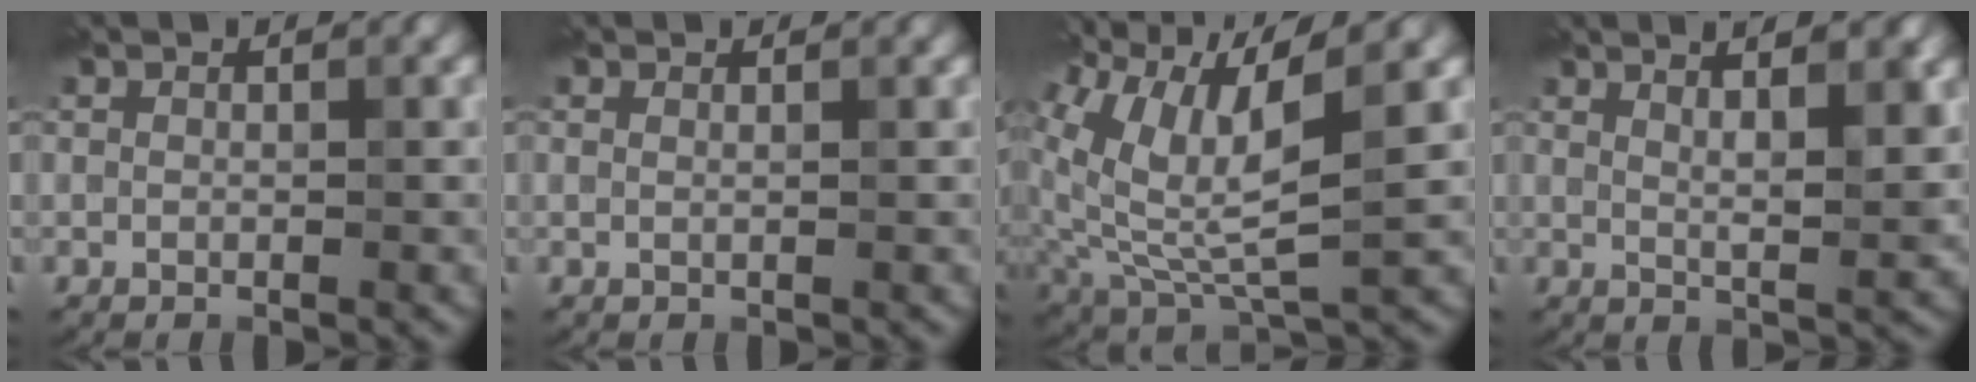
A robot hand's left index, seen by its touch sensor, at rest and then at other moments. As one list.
[{"total": 0.0}, {"total": 9.0, "force": [4.2, 2.7, 7.5], "torque": [-0.167, 0.005, 0.090]}, {"total": 5.2, "force": [2.7, 1.2, 4.3], "torque": [-0.047, 0.016, 0.026]}]